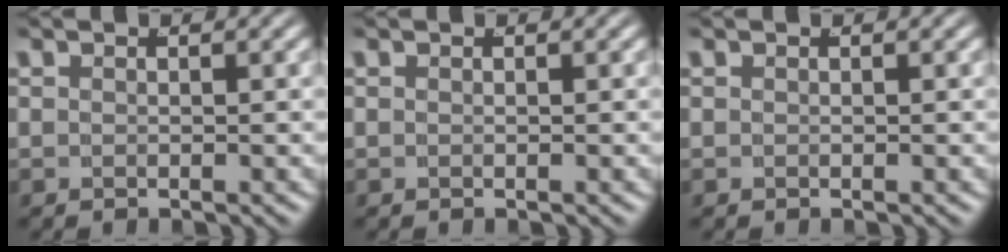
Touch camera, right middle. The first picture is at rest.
{"total": 0.0}
{"total": 0.0}